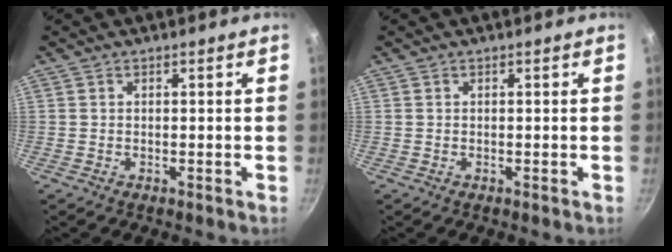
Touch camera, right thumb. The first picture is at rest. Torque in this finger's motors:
{"motor_torque": [-0.06, 0.04, 0.03, -0.03, 0.00]}